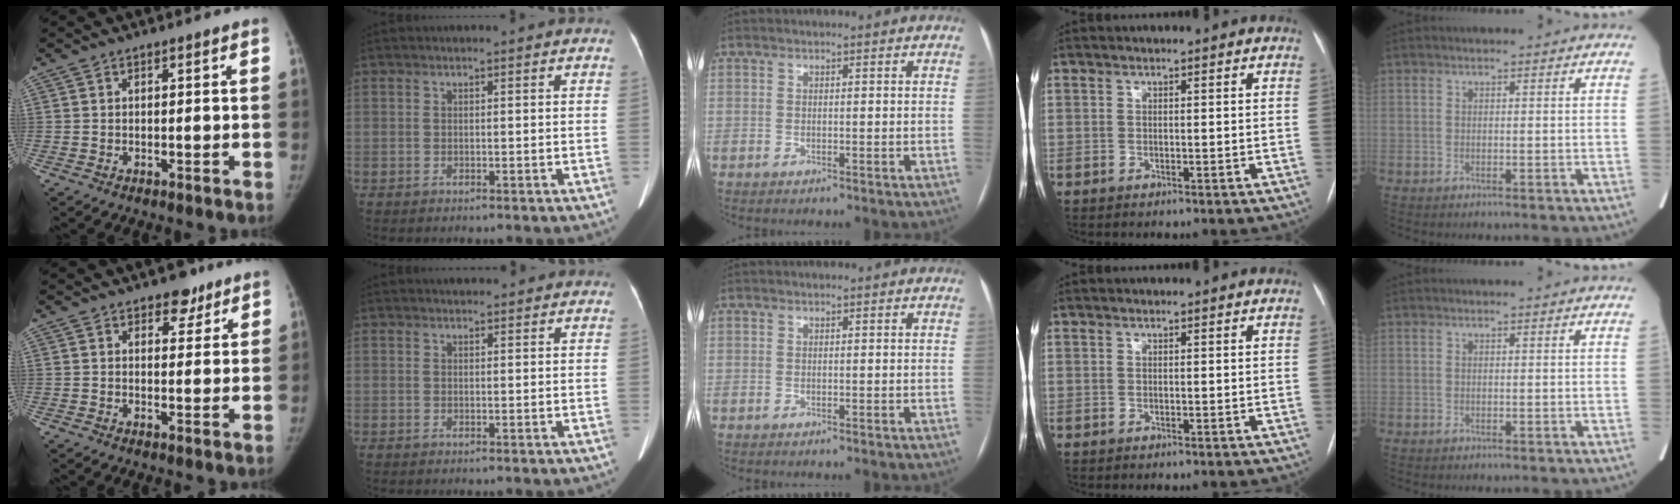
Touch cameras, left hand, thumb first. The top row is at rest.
{"thumb": {"total": 4.6, "force": [3.1, 2.7, 2.0], "torque": [0.001, -0.016, 0.043]}, "index": {"total": 4.1, "force": [3.6, 1.2, 1.5], "torque": [-0.018, 0.023, 0.040]}}